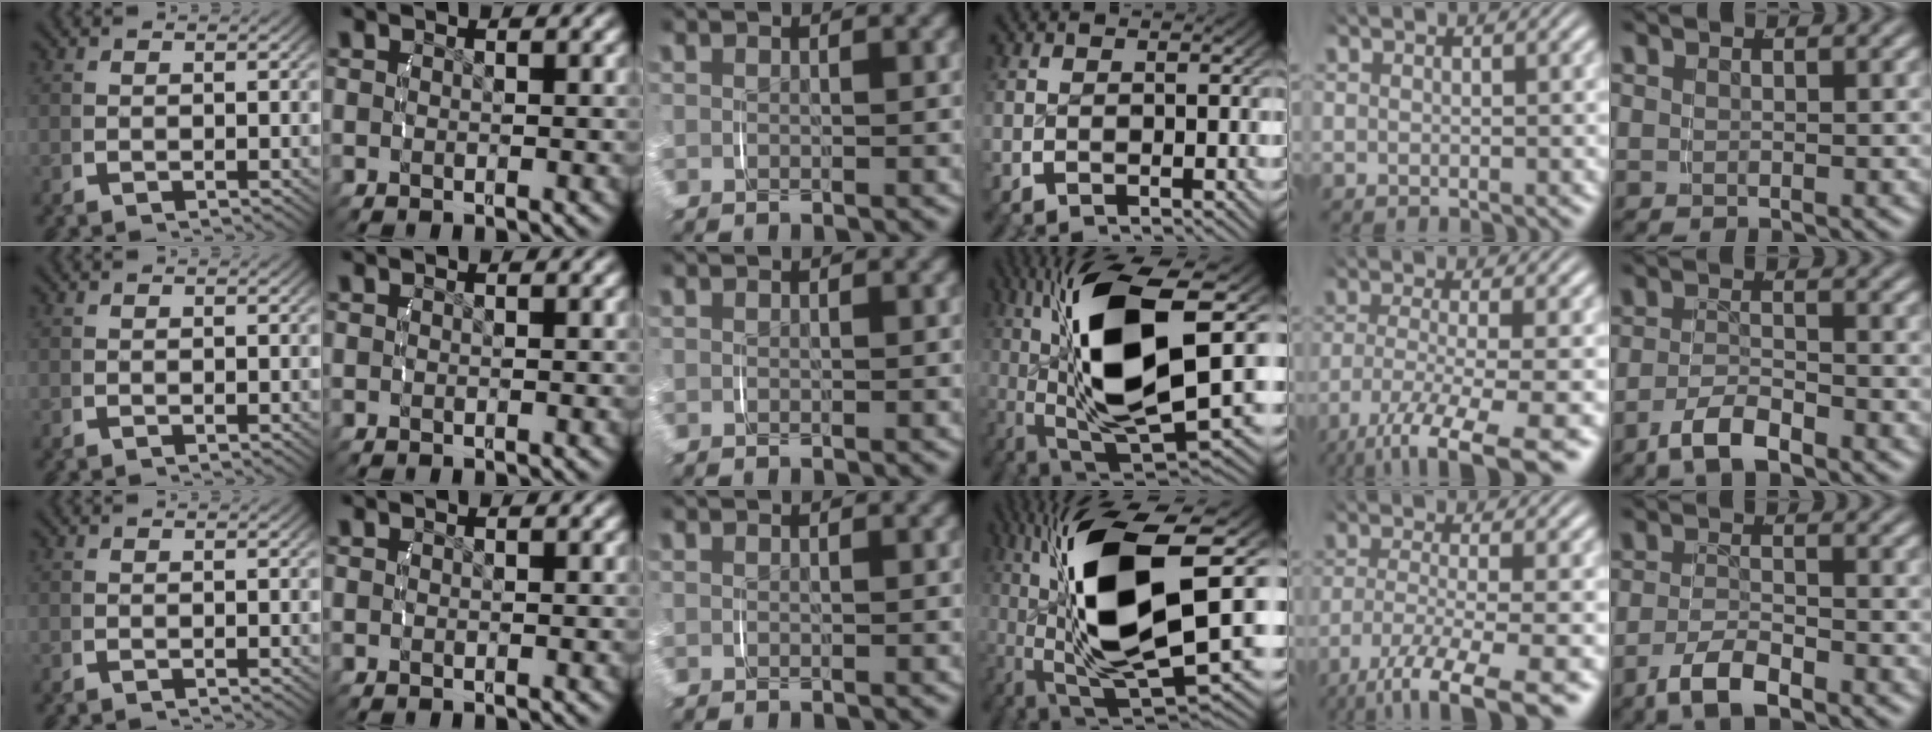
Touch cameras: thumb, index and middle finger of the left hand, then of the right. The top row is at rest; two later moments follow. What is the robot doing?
{"motion": "lift_and_place", "object": "camera"}